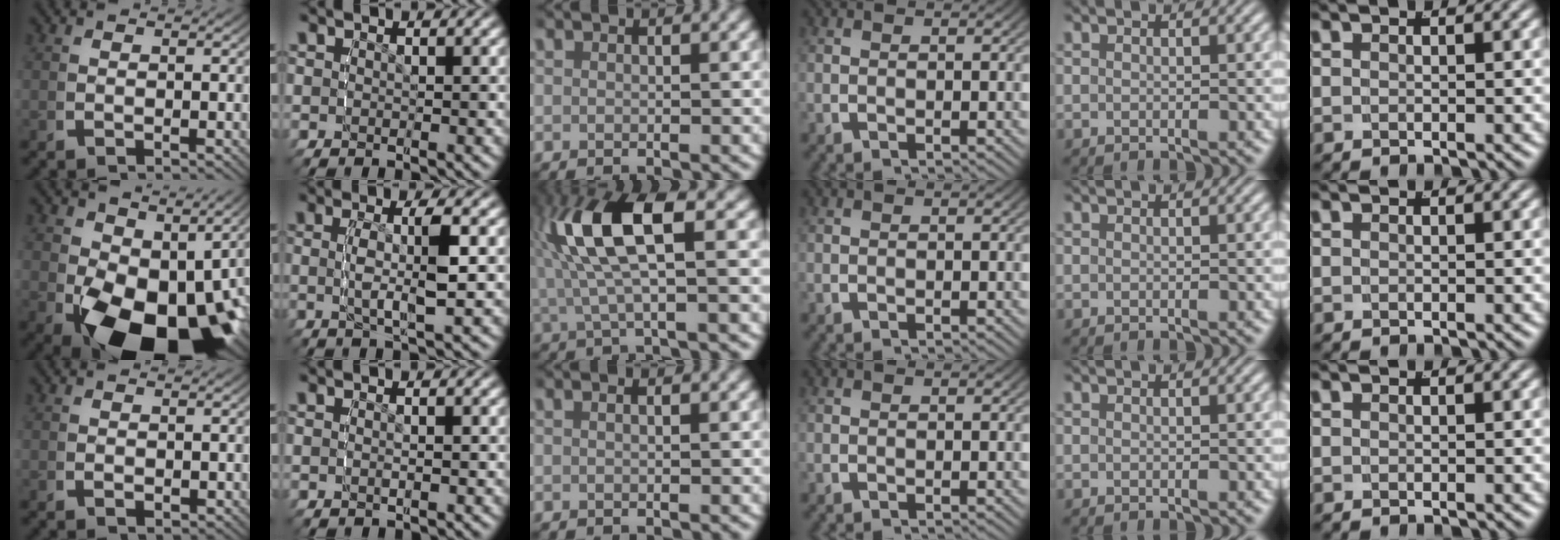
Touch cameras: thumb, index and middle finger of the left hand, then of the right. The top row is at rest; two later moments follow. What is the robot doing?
{"motion": "lift_and_place", "object": "legos"}